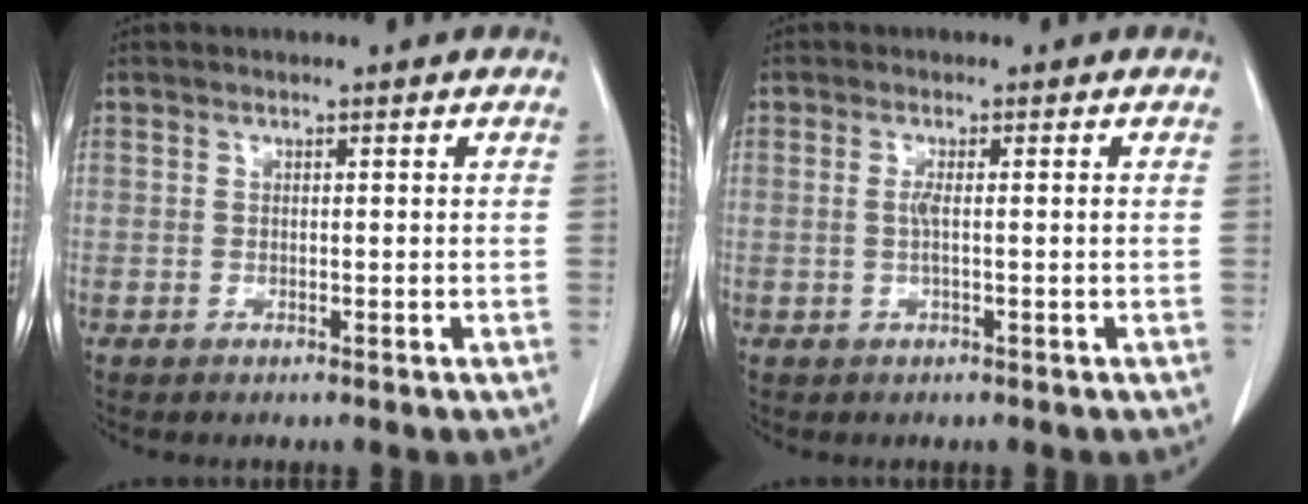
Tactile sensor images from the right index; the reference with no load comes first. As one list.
[{"total": 1.6, "force": [-0.1, -0.1, 1.6], "torque": [-0.034, 0.001, -0.002]}]